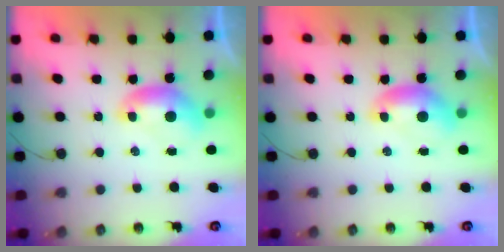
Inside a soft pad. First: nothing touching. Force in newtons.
{"total": 0.0}